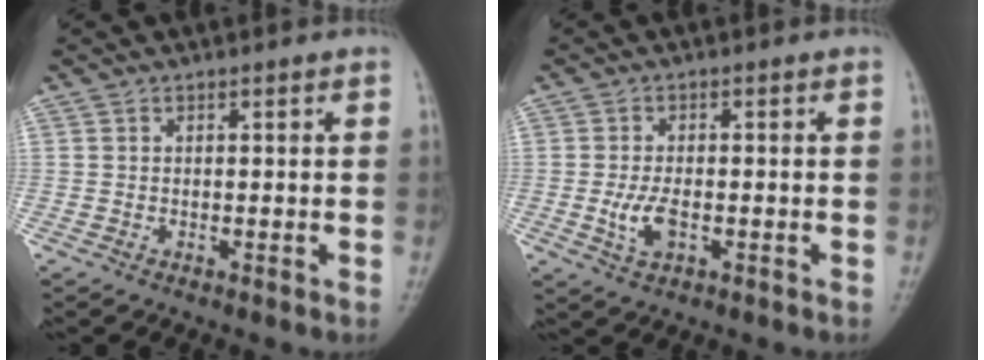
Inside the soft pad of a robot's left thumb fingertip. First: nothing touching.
{"total": 4.4, "force": [-1.1, 2.1, 3.7], "torque": [-0.078, -0.001, -0.019]}